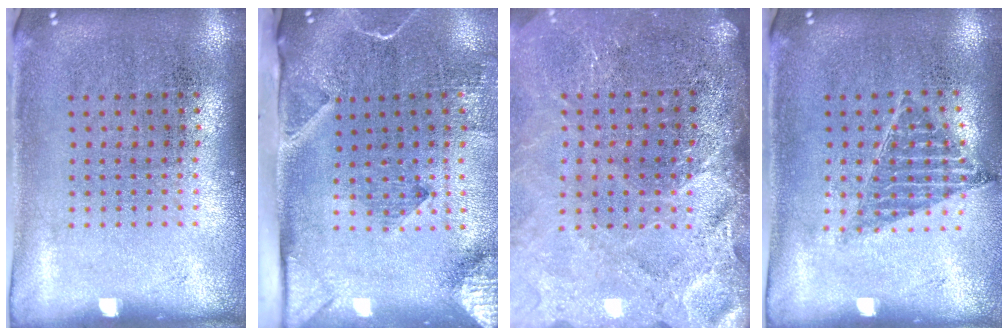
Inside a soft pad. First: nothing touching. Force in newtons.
{"total": 3.1, "press": 2.2, "slide": 2.2}
{"total": 3.7, "press": 3.2, "slide": 1.9}
{"total": 0.9, "press": 0.9, "slide": 0.1}